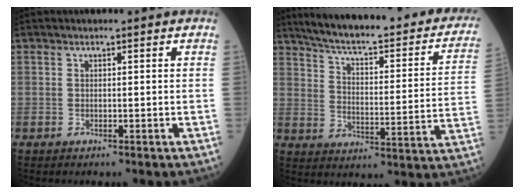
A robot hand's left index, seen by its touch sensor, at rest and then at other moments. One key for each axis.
{"total": 26.7, "fx": 21.9, "fy": 5.1, "fz": 14.4, "tx": -0.203, "ty": -0.019, "tz": 0.273}